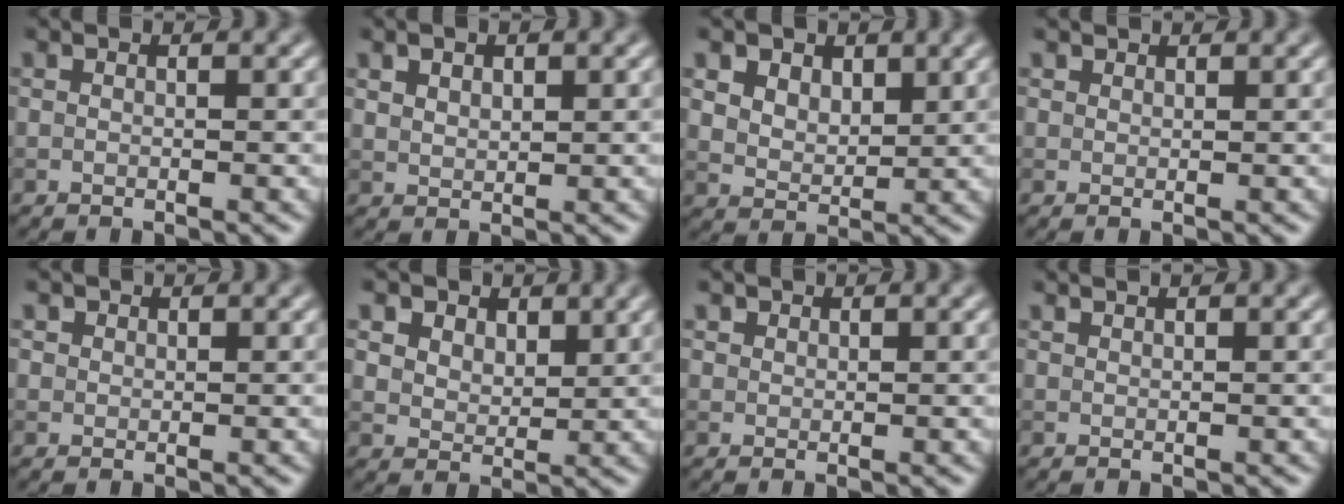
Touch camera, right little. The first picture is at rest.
{"total": 1.8, "force": [1.0, 0.9, 1.2], "torque": [-0.022, 0.000, 0.022]}
{"total": 6.3, "force": [3.7, 4.1, 3.0], "torque": [-0.075, 0.005, 0.059]}
{"total": 1.1, "force": [0.9, 0.5, 0.1], "torque": [-0.002, -0.002, 0.014]}
{"total": 1.0, "force": [0.6, 0.8, 0.2], "torque": [0.000, -0.003, 0.008]}
{"total": 6.3, "force": [4.0, 4.0, 2.7], "torque": [-0.076, 0.000, 0.070]}
{"total": 1.0, "force": [0.7, 0.7, 0.1], "torque": [0.000, -0.003, 0.012]}
{"total": 0.6, "force": [0.6, 0.0, 0.1], "torque": [-0.001, -0.003, 0.008]}